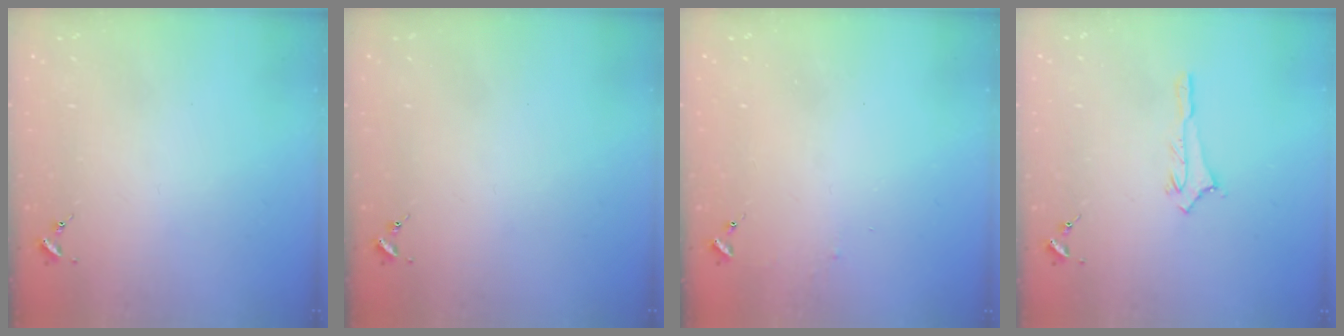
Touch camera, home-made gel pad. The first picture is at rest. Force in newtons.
{"total": 0.0}
{"total": 3.2, "press": 3.2, "slide": 0.3}
{"total": 2.9, "press": 2.9, "slide": 0.2}